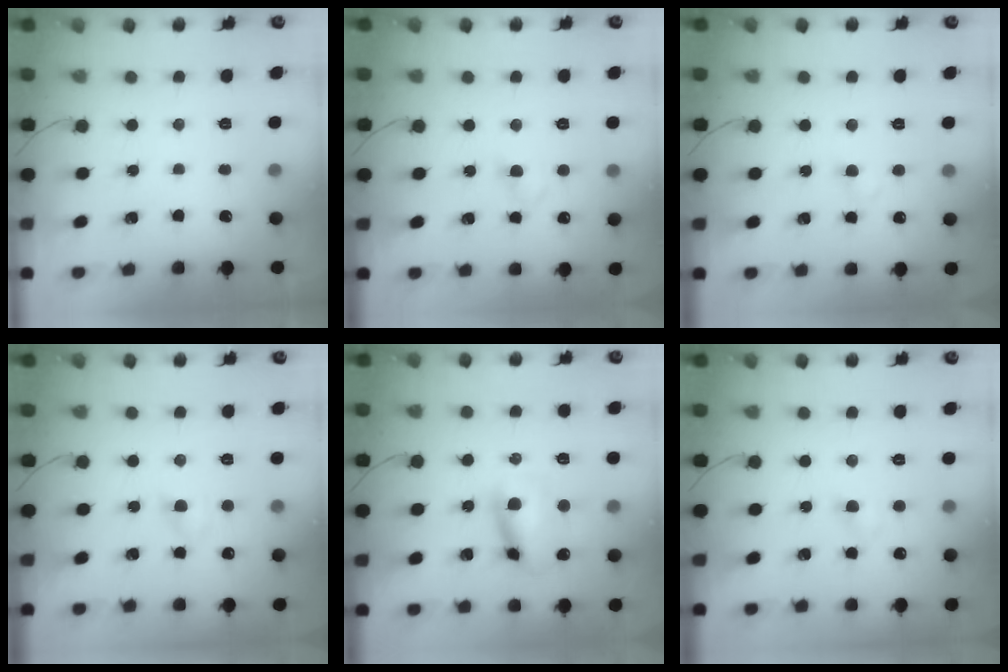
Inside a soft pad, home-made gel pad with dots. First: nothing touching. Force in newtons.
{"total": 3.3, "press": 3.0, "slide": 1.3}
{"total": 1.9, "press": 1.7, "slide": 1.0}
{"total": 3.2, "press": 3.0, "slide": 1.1}
{"total": 9.1, "press": 9.0, "slide": 1.1}
{"total": 2.9, "press": 2.8, "slide": 1.0}